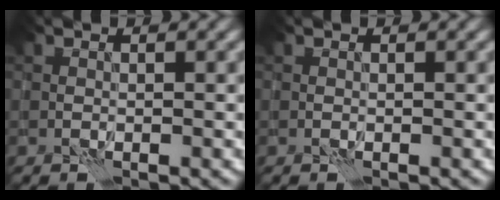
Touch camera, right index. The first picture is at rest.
{"total": 0.0}